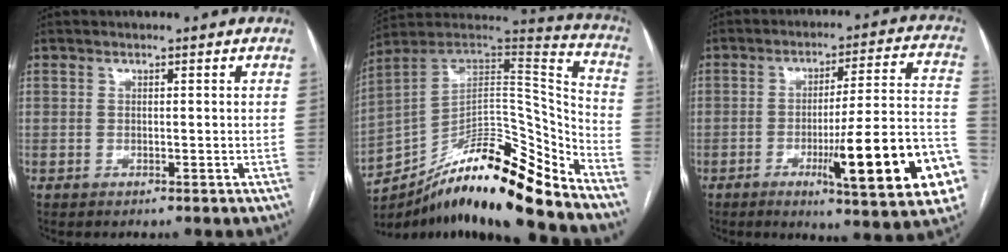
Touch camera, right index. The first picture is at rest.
{"total": 20.6, "force": [-16.1, 2.6, 12.6], "torque": [-0.197, 0.035, -0.278]}
{"total": 20.0, "force": [-7.3, 1.7, 18.6], "torque": [-0.198, 0.002, -0.096]}